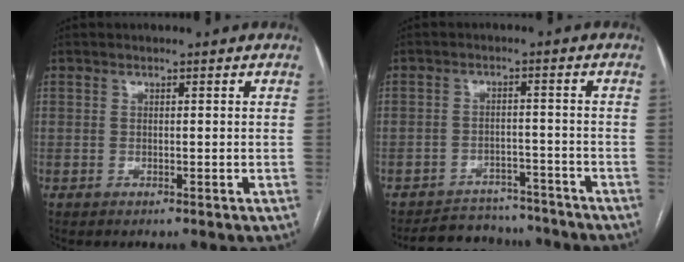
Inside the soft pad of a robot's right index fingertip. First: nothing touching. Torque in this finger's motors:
{"motor_torque": [0.00, -0.15, 0.25, 0.04]}